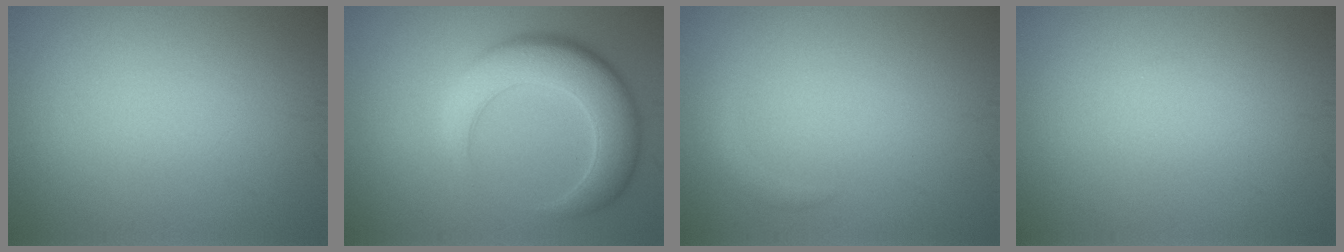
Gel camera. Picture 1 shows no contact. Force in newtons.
{"total": 7.3, "press": 7.3, "slide": 0.6}
{"total": 0.9, "press": 0.9, "slide": 0.0}
{"total": 0.0}